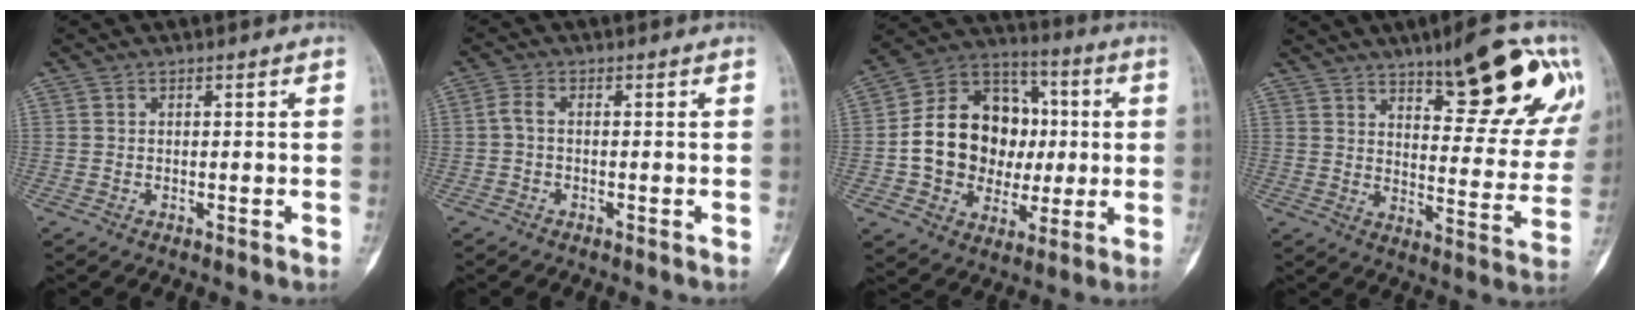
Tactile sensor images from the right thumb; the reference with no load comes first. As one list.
[{"total": 2.1, "force": [-0.2, 1.2, 1.7], "torque": [-0.034, 0.001, -0.014]}, {"total": 20.5, "force": [0.0, 16.5, 12.2], "torque": [-0.159, 0.036, 0.009]}, {"total": 21.1, "force": [12.3, 6.6, 15.8], "torque": [-0.162, -0.051, 0.171]}]